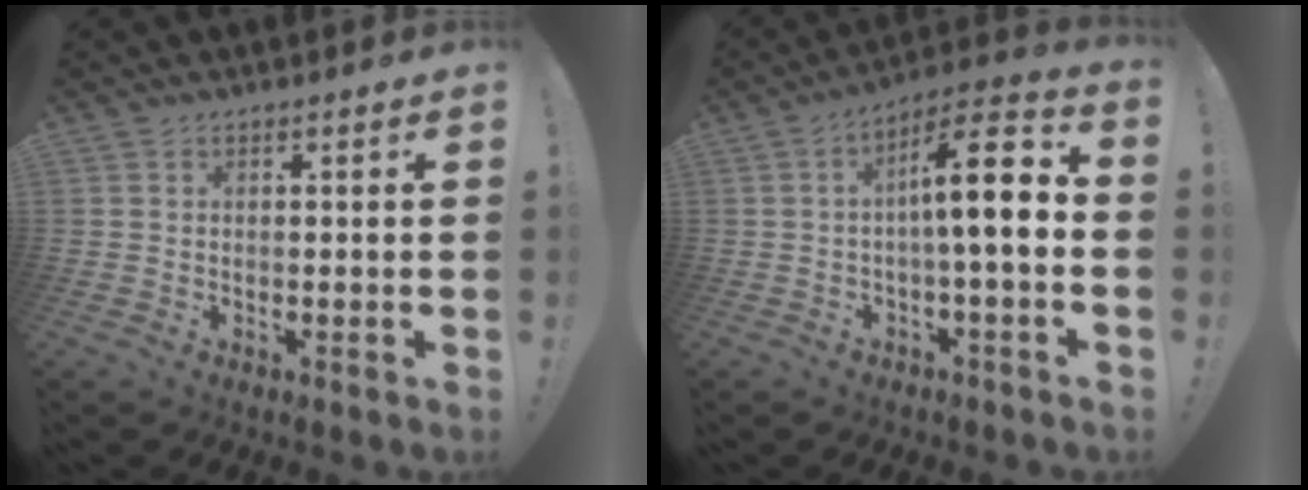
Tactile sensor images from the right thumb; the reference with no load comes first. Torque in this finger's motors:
{"motor_torque": [1.71, 1.41, 1.24, -0.97, 0.06]}